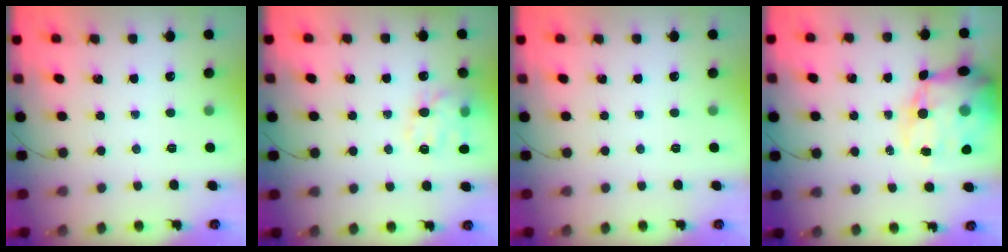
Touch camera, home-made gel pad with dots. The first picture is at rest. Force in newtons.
{"total": 13.1, "press": 13.0, "slide": 2.0}
{"total": 0.0}
{"total": 20.0, "press": 19.5, "slide": 4.6}